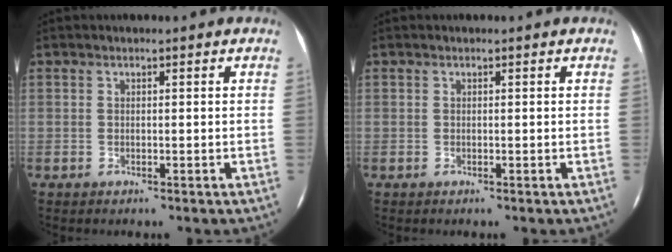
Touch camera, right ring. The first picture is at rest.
{"total": 0.0}